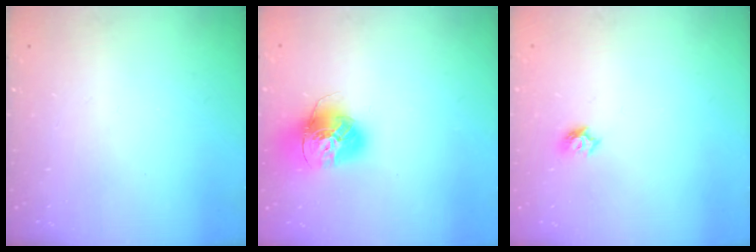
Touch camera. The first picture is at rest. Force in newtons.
{"total": 16.2, "press": 16.1, "slide": 1.8}
{"total": 5.1, "press": 5.1, "slide": 0.6}